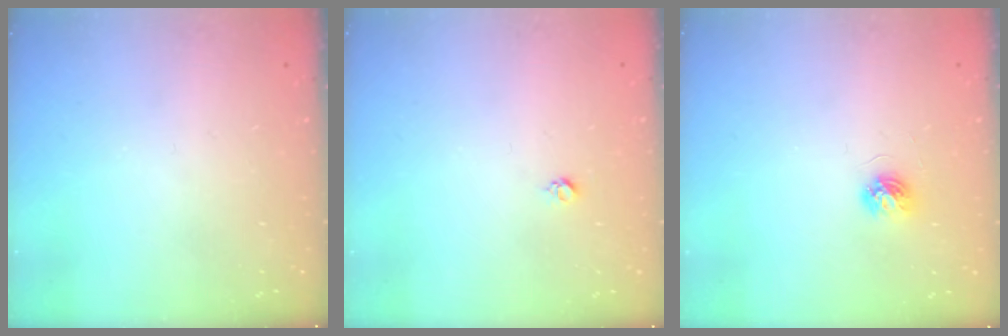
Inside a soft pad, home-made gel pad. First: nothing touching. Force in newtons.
{"total": 3.0, "press": 2.9, "slide": 0.4}
{"total": 4.6, "press": 4.6, "slide": 0.5}